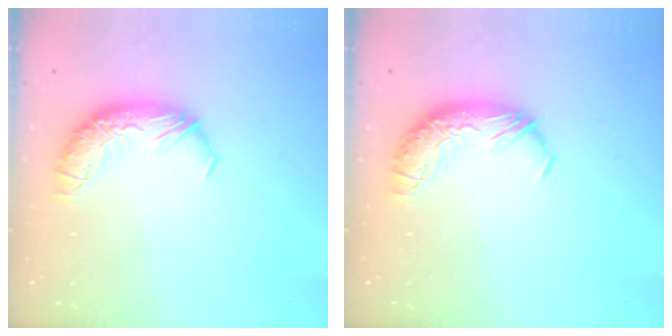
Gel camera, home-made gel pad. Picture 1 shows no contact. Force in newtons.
{"total": 0.0}